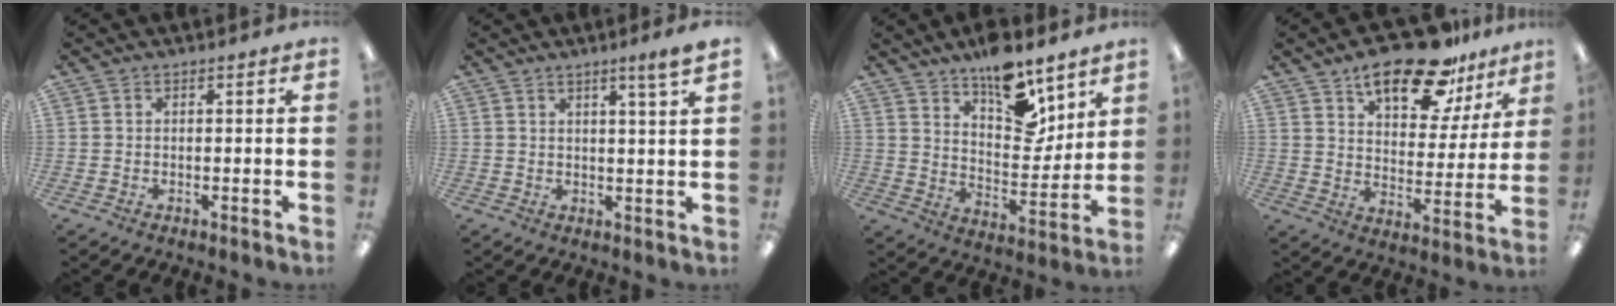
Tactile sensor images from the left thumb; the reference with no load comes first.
{"total": 3.5, "force": [2.6, -0.6, 2.2], "torque": [-0.039, -0.010, 0.042]}
{"total": 14.1, "force": [10.7, 5.9, 6.9], "torque": [-0.097, -0.077, 0.189]}
{"total": 18.0, "force": [13.1, 7.3, 9.9], "torque": [-0.143, -0.075, 0.221]}